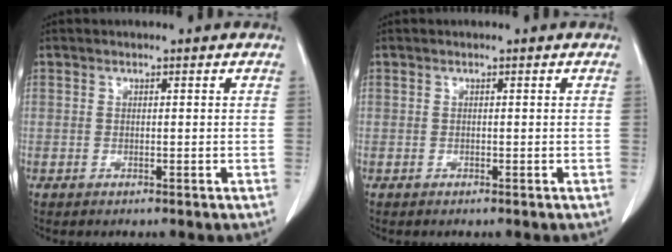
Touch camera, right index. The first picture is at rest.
{"total": 0.0}